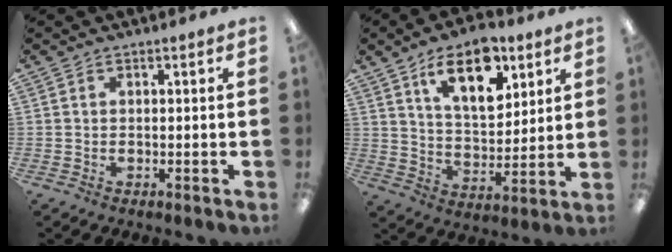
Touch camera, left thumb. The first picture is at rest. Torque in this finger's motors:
{"motor_torque": [0.30, 0.47, 1.65, -1.12, 0.04]}